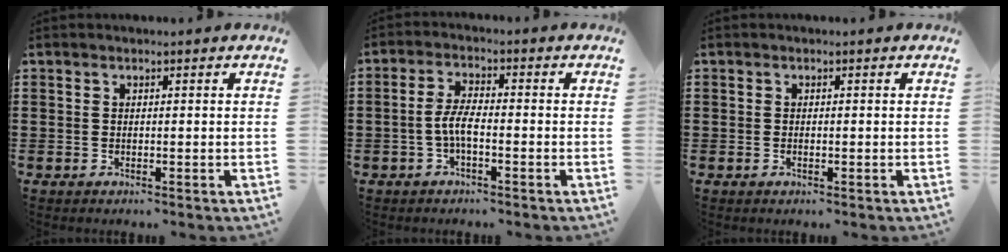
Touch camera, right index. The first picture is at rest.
{"total": 4.1, "force": [-1.3, 1.1, 3.8], "torque": [-0.096, -0.006, -0.032]}
{"total": 0.6, "force": [-0.1, 0.2, 0.5], "torque": [-0.012, -0.003, -0.002]}